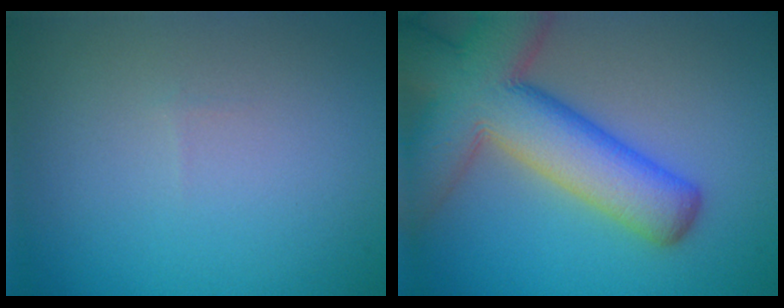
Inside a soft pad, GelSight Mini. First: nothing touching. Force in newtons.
{"total": 11.6, "press": 11.6, "slide": 0.7}